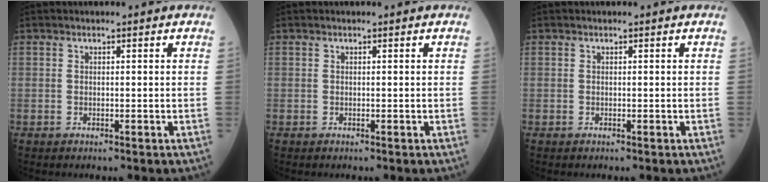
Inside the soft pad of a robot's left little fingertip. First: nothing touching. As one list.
[{"total": 0.0}, {"total": 0.0}]